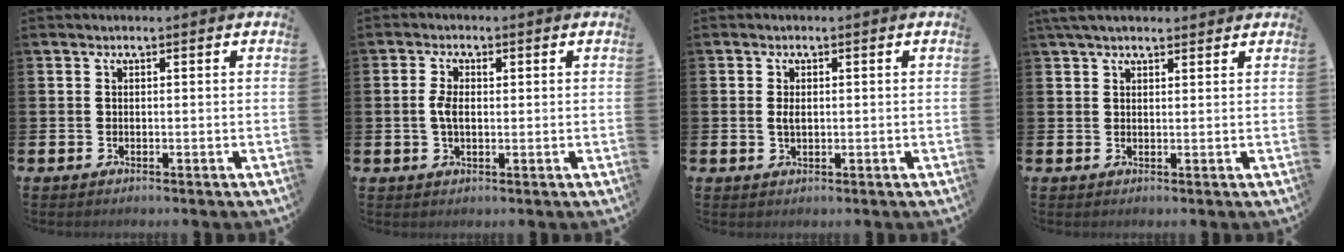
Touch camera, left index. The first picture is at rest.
{"total": 3.0, "force": [0.5, 1.6, 2.5], "torque": [-0.041, 0.004, 0.004]}
{"total": 1.6, "force": [0.2, 1.0, 1.2], "torque": [-0.022, 0.005, 0.001]}
{"total": 3.2, "force": [2.7, 1.0, 1.4], "torque": [-0.030, 0.000, 0.049]}